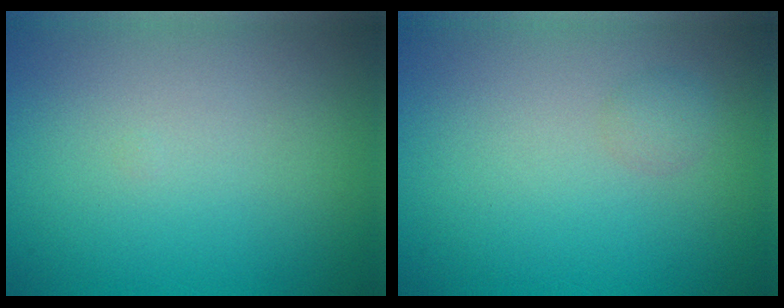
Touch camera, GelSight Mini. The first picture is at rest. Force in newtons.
{"total": 1.0, "press": 1.0, "slide": 0.0}